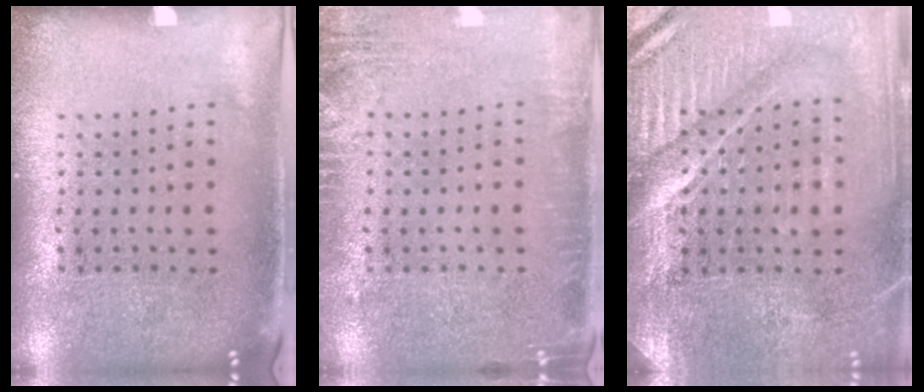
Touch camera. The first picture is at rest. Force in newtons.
{"total": 2.5, "press": 2.5, "slide": 0.4}
{"total": 4.0, "press": 3.7, "slide": 1.5}